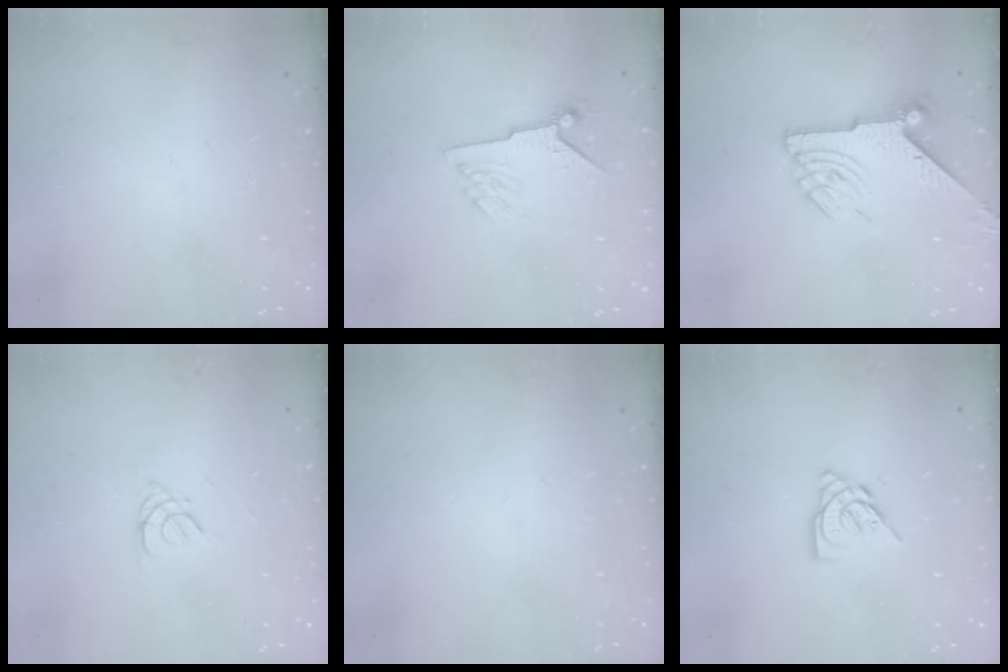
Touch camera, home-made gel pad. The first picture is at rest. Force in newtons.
{"total": 8.0, "press": 7.9, "slide": 1.2}
{"total": 8.4, "press": 8.3, "slide": 0.9}
{"total": 1.4, "press": 1.4, "slide": 0.4}
{"total": 0.0}
{"total": 8.0, "press": 7.9, "slide": 0.6}